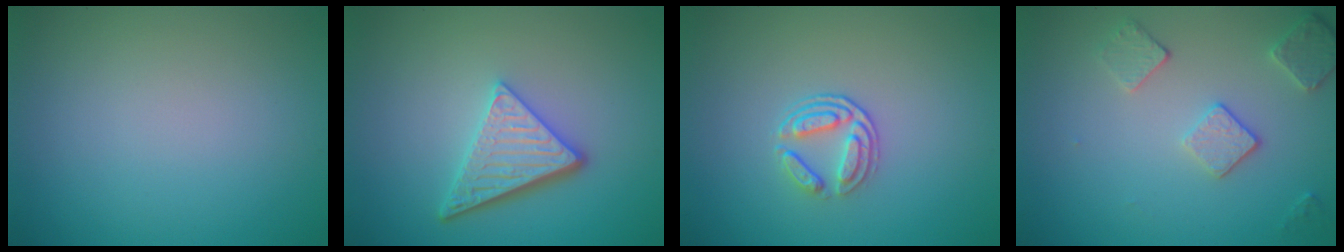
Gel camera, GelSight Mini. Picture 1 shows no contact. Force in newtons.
{"total": 4.3, "press": 3.4, "slide": 2.6}
{"total": 2.4, "press": 1.9, "slide": 1.5}
{"total": 2.6, "press": 2.5, "slide": 0.8}